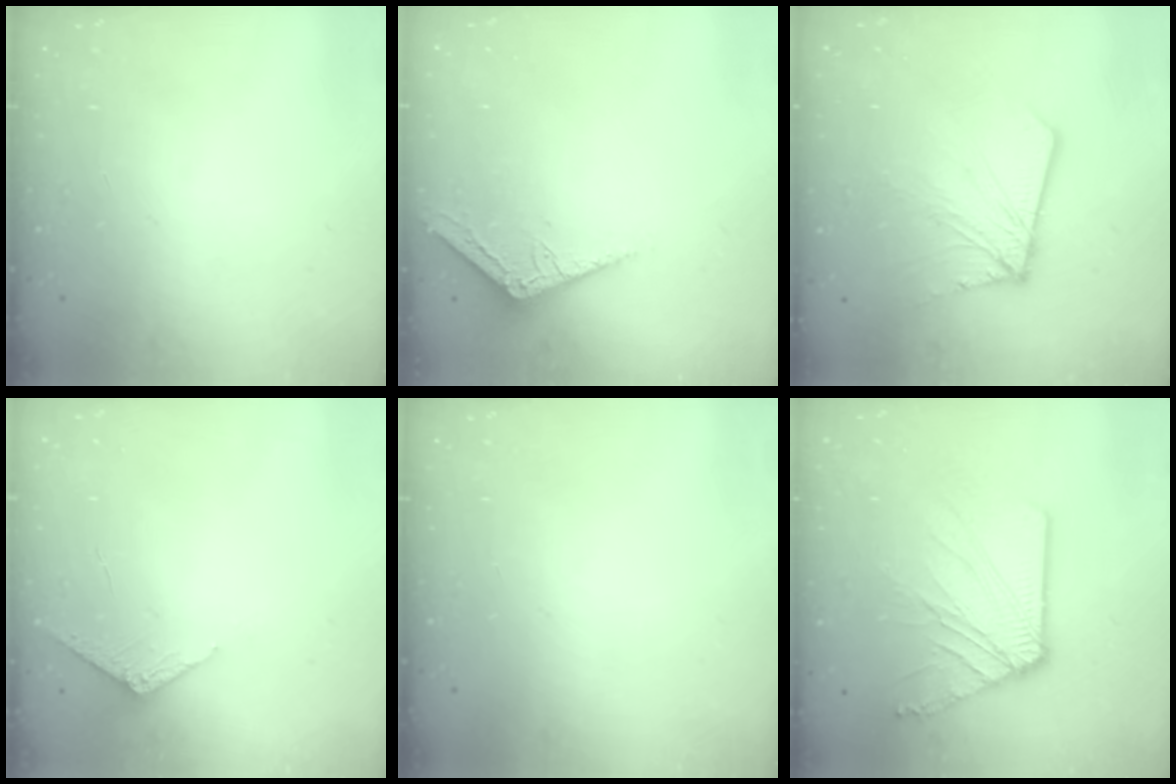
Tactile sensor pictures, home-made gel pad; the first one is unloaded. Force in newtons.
{"total": 3.6, "press": 3.6, "slide": 0.4}
{"total": 8.6, "press": 8.5, "slide": 1.0}
{"total": 2.9, "press": 2.9, "slide": 0.3}
{"total": 0.0}
{"total": 11.5, "press": 11.5, "slide": 0.8}